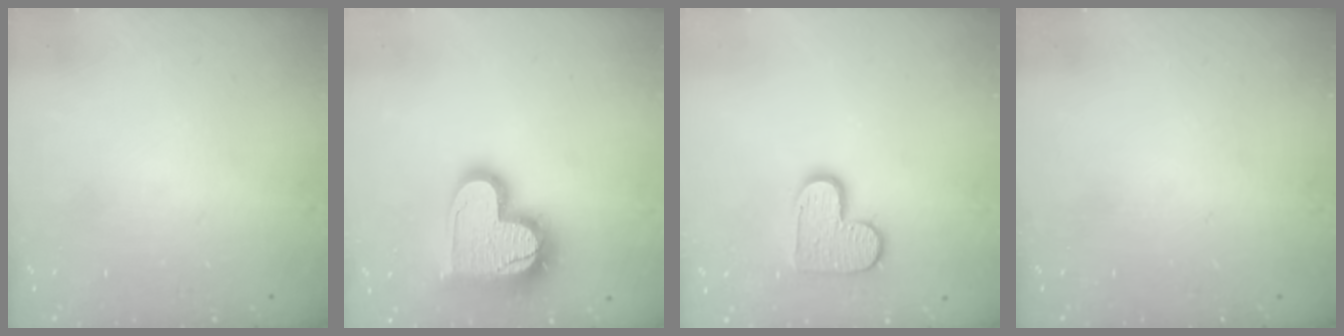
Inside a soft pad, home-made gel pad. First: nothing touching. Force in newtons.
{"total": 19.4, "press": 19.3, "slide": 1.5}
{"total": 11.4, "press": 11.3, "slide": 0.6}
{"total": 0.0}